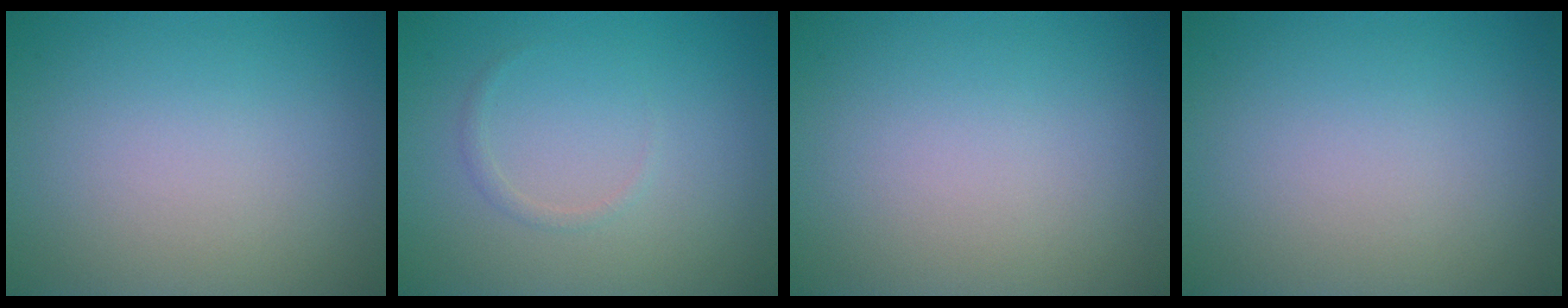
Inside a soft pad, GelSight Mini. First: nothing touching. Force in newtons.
{"total": 0.7, "press": 0.7, "slide": 0.1}
{"total": 0.0}
{"total": 0.0}